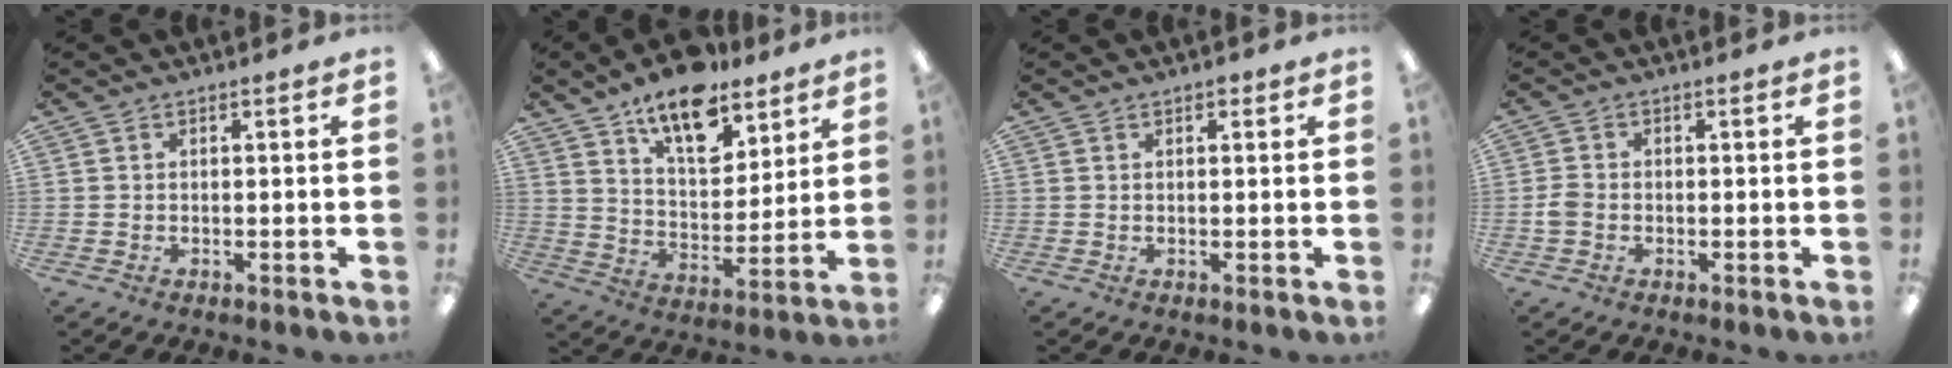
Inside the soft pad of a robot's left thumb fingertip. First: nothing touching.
{"total": 15.1, "force": [11.3, 6.6, 7.6], "torque": [-0.116, -0.067, 0.198]}
{"total": 1.1, "force": [0.7, 0.5, 0.6], "torque": [-0.005, -0.003, 0.011]}
{"total": 2.4, "force": [-0.8, 1.8, 1.4], "torque": [-0.024, 0.004, -0.014]}